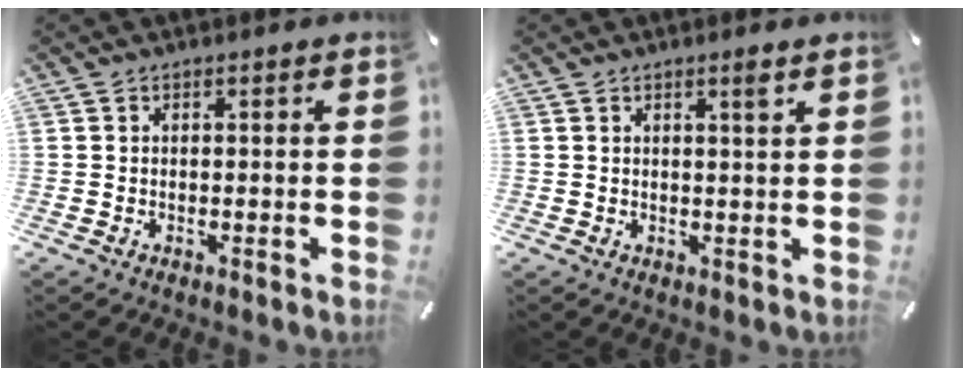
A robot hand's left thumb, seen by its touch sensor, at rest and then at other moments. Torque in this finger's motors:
{"motor_torque": [0.23, 0.17, -0.03, 0.00, 0.11]}